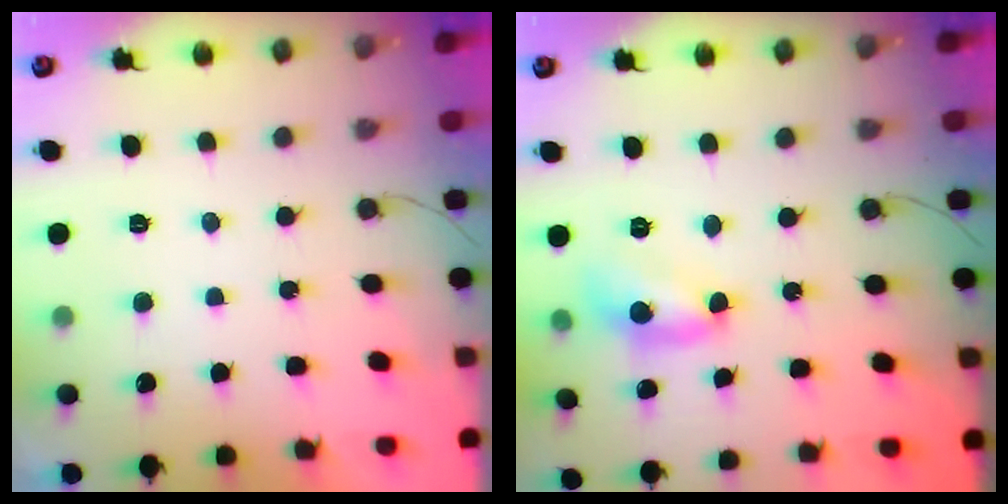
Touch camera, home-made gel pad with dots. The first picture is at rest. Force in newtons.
{"total": 10.7, "press": 10.6, "slide": 1.0}